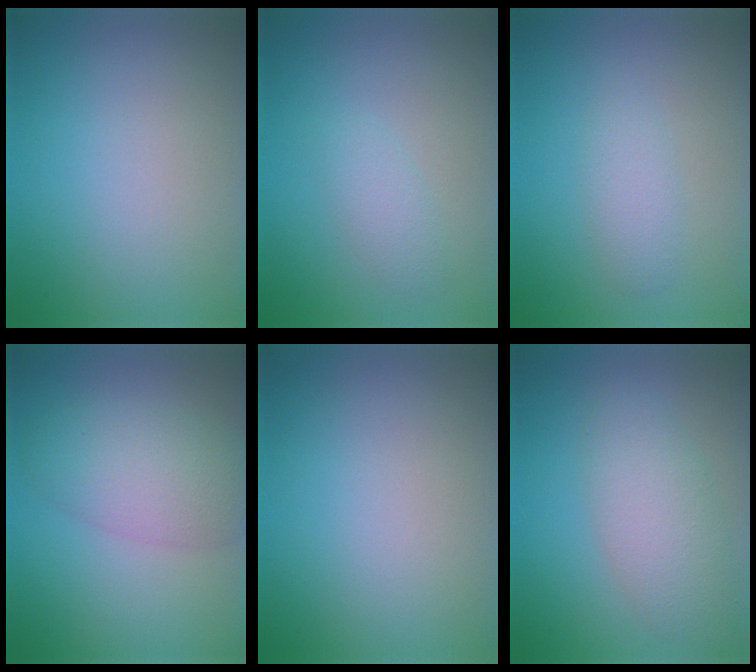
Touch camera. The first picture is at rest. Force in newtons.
{"total": 1.6, "press": 1.6, "slide": 0.1}
{"total": 1.8, "press": 1.8, "slide": 0.0}
{"total": 4.8, "press": 4.8, "slide": 0.2}
{"total": 0.0}
{"total": 4.5, "press": 4.5, "slide": 0.3}